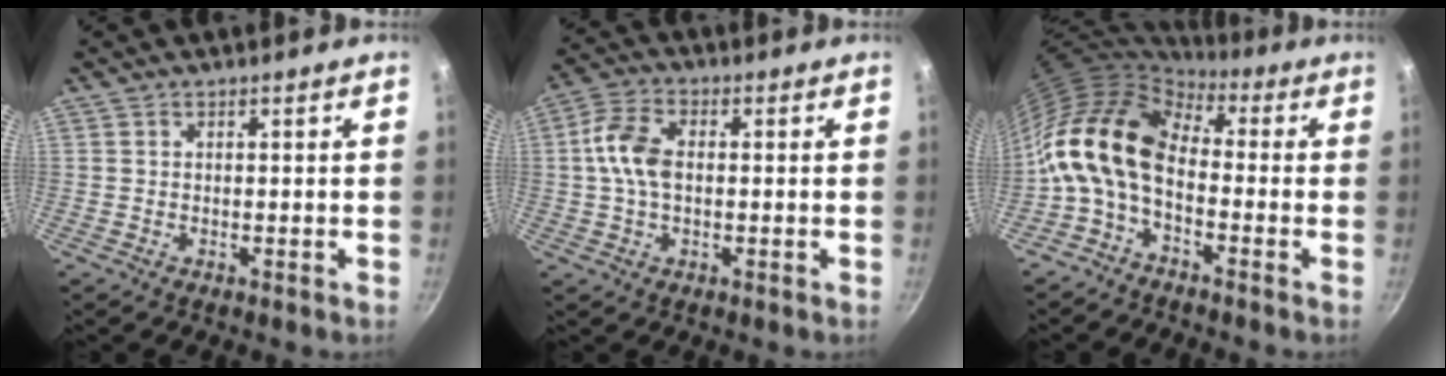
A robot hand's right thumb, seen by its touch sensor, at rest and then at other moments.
{"total": 8.3, "force": [0.4, 5.1, 6.5], "torque": [-0.127, 0.021, -0.001]}
{"total": 14.0, "force": [-1.8, 8.6, 10.9], "torque": [-0.195, 0.032, -0.056]}